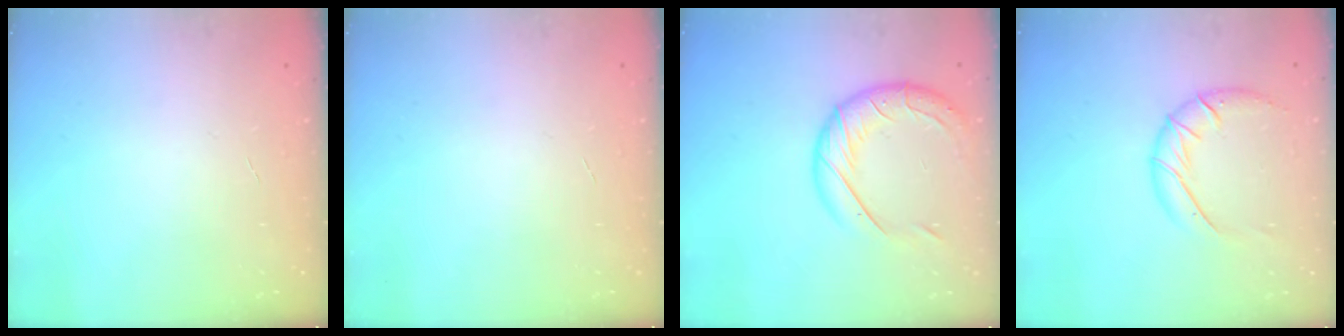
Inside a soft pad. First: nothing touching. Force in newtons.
{"total": 0.0}
{"total": 16.0, "press": 15.8, "slide": 2.1}
{"total": 12.6, "press": 12.5, "slide": 1.5}